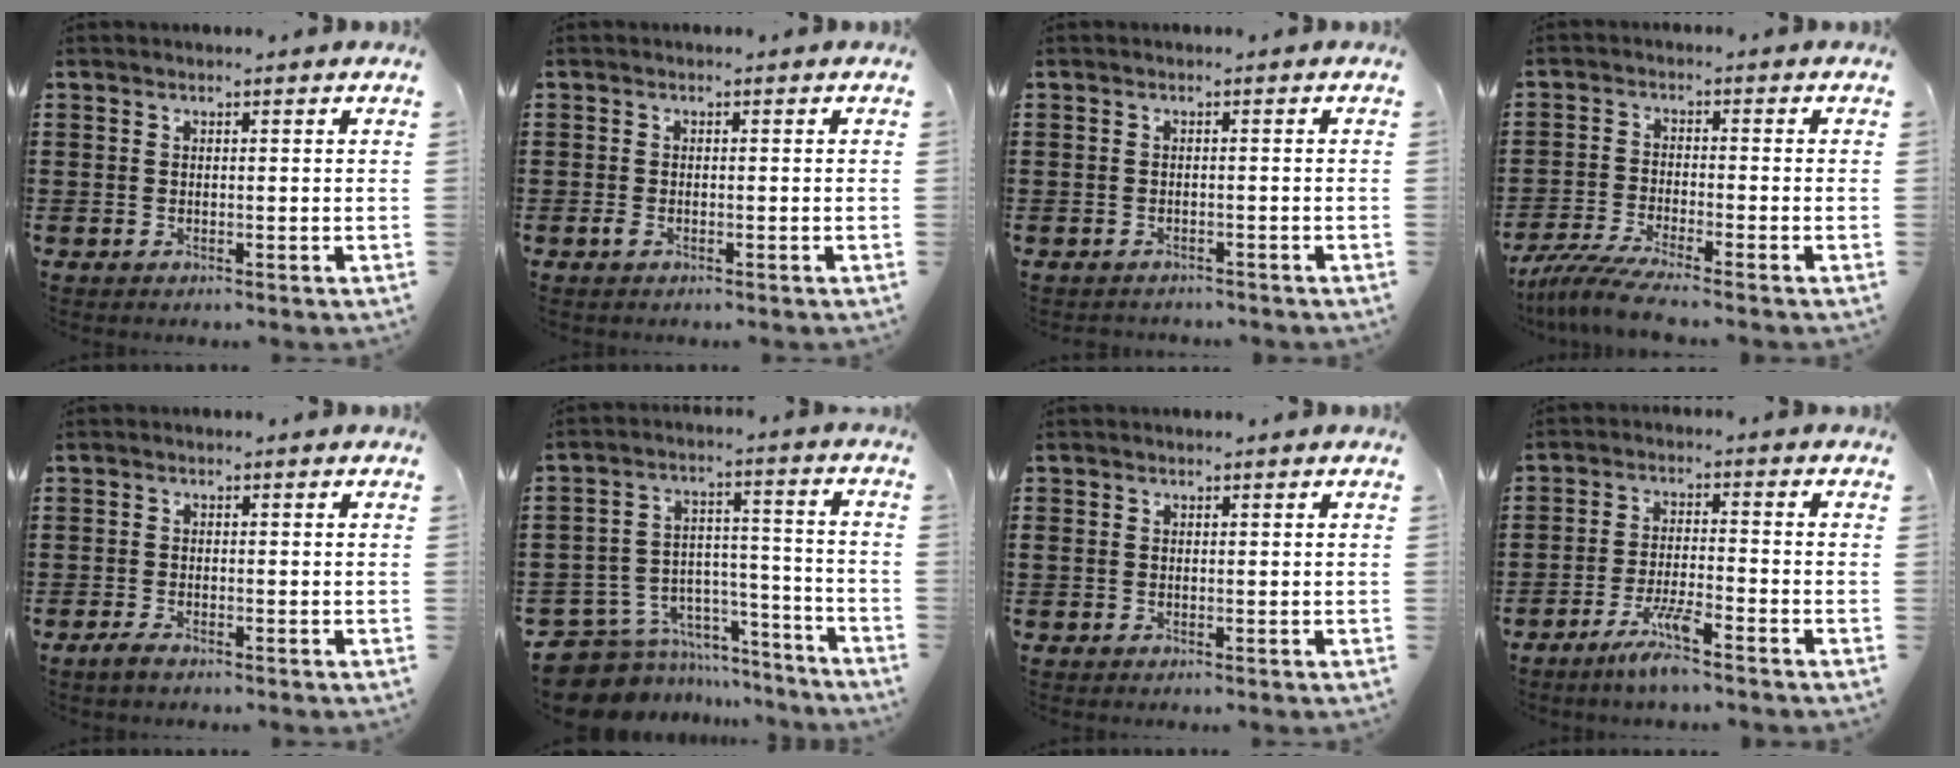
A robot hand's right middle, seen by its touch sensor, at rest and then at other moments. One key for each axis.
{"total": 1.1, "fx": -0.6, "fy": 0.5, "fz": 0.7, "tx": -0.024, "ty": -0.005, "tz": -0.013}
{"total": 1.0, "fx": -1.0, "fy": 0.1, "fz": 0.0, "tx": -0.004, "ty": -0.001, "tz": -0.021}
{"total": 5.1, "fx": -4.6, "fy": -0.1, "fz": 2.3, "tx": -0.066, "ty": -0.023, "tz": -0.093}
{"total": 1.4, "fx": -1.0, "fy": 0.4, "fz": 0.9, "tx": -0.025, "ty": -0.001, "tz": -0.023}
{"total": 7.9, "fx": -6.7, "fy": 4.1, "fz": 1.1, "tx": -0.034, "ty": 0.008, "tz": -0.126}
{"total": 0.6, "fx": 0.0, "fy": 0.5, "fz": 0.2, "tx": -0.004, "ty": 0.006, "tz": -0.001}
{"total": 5.3, "fx": -4.0, "fy": 0.4, "fz": 3.4, "tx": -0.076, "ty": -0.008, "tz": -0.078}